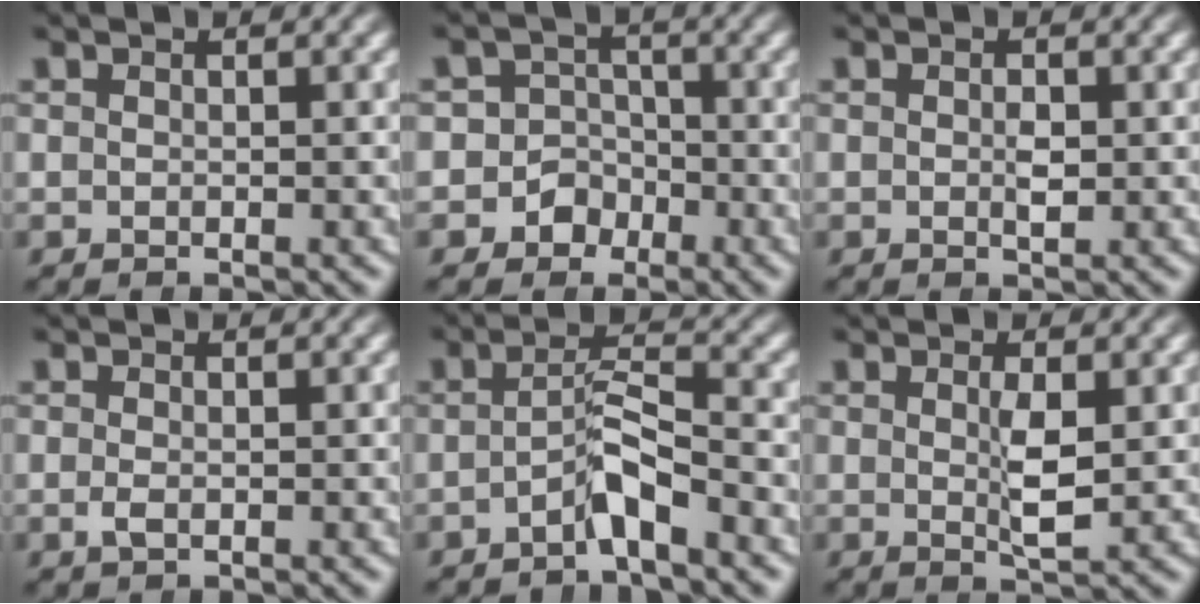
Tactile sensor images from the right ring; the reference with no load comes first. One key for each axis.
{"total": 6.4, "fx": -2.1, "fy": 5.9, "fz": 1.1, "tx": -0.048, "ty": -0.024, "tz": -0.035}
{"total": 1.0, "fx": 0.0, "fy": 0.6, "fz": 0.8, "tx": -0.019, "ty": -0.005, "tz": -0.002}
{"total": 0.7, "fx": -0.5, "fy": 0.1, "fz": 0.5, "tx": -0.021, "ty": -0.014, "tz": -0.004}
{"total": 2.7, "fx": -1.6, "fy": 0.5, "fz": 2.2, "tx": -0.045, "ty": -0.003, "tz": -0.027}
{"total": 2.2, "fx": 0.1, "fy": 0.1, "fz": 2.2, "tx": -0.049, "ty": -0.016, "tz": 0.004}